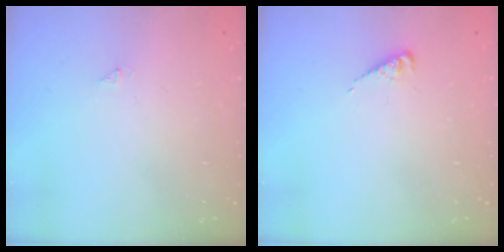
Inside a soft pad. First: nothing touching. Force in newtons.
{"total": 2.9, "press": 2.9, "slide": 0.4}